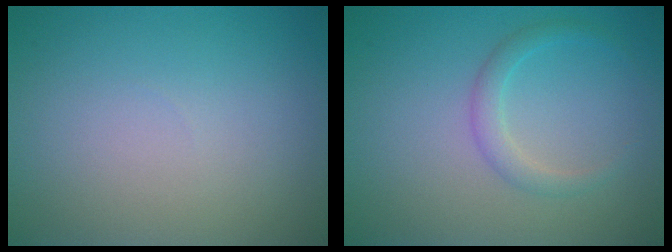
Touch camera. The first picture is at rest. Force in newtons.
{"total": 1.7, "press": 1.7, "slide": 0.1}